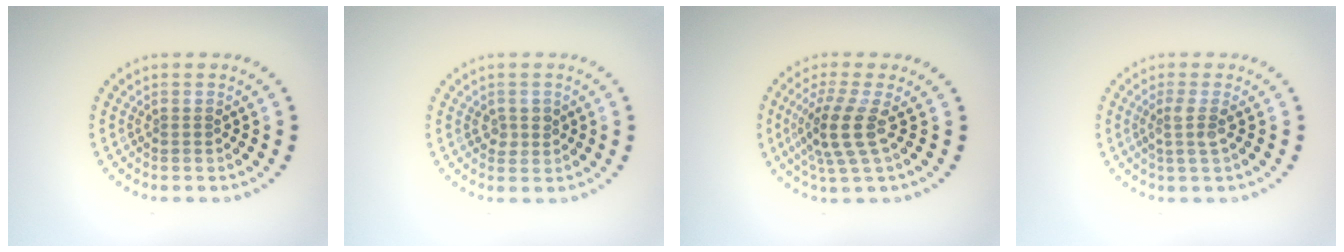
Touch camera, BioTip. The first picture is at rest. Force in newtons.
{"total": 1.4, "press": 1.4, "slide": 0.5}
{"total": 3.8, "press": 2.9, "slide": 2.5}
{"total": 1.8, "press": 1.4, "slide": 1.2}